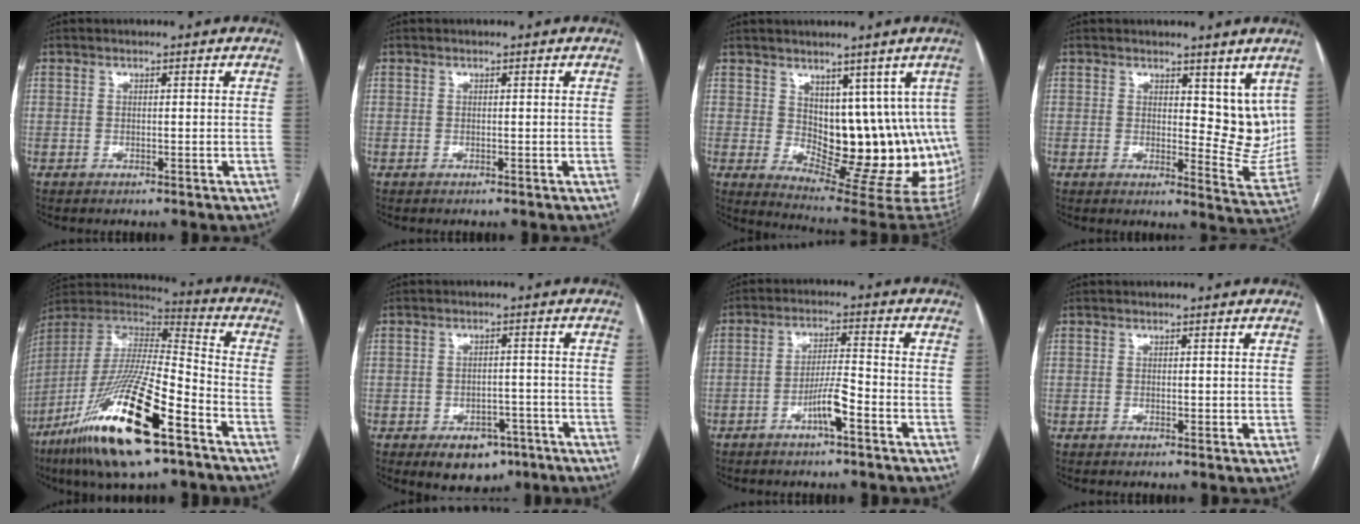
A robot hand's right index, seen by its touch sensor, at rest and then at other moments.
{"total": 0.0}
{"total": 14.0, "force": [3.2, 8.1, 11.0], "torque": [-0.122, -0.011, 0.068]}
{"total": 8.0, "force": [4.3, 4.0, 5.5], "torque": [-0.053, -0.014, 0.067]}
{"total": 25.1, "force": [-13.7, 4.4, 20.6], "torque": [-0.413, -0.051, -0.251]}
{"total": 6.5, "force": [-3.7, 4.3, 3.2], "torque": [-0.034, 0.007, -0.043]}
{"total": 7.7, "force": [-3.2, 0.6, 7.0], "torque": [-0.133, -0.001, -0.058]}
{"total": 1.1, "force": [0.3, 0.7, 0.7], "torque": [-0.008, -0.002, 0.005]}